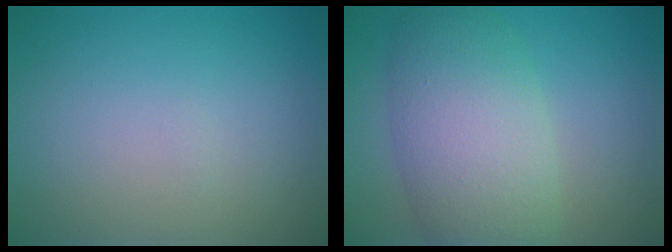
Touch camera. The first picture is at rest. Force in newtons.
{"total": 7.6, "press": 7.6, "slide": 0.5}